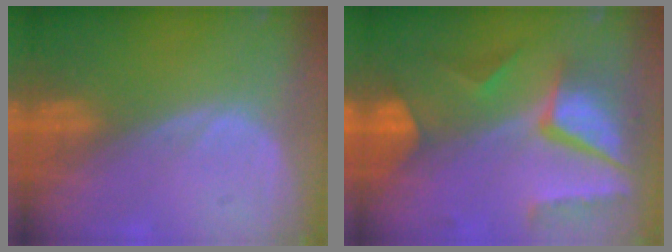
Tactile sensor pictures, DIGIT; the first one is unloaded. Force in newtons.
{"total": 10.4, "press": 8.8, "slide": 5.6}